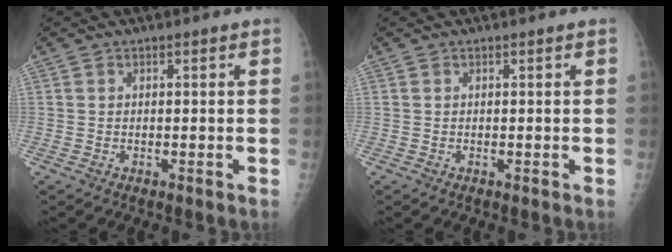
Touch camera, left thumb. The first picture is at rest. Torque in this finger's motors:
{"motor_torque": [-0.05, -0.07, -0.02, -0.03, 0.00]}